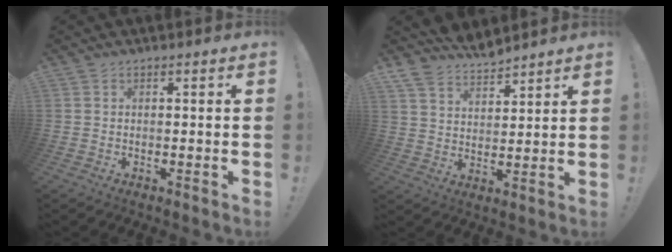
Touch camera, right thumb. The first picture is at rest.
{"total": 7.4, "force": [6.8, 2.6, 1.5], "torque": [-0.049, -0.046, 0.132]}